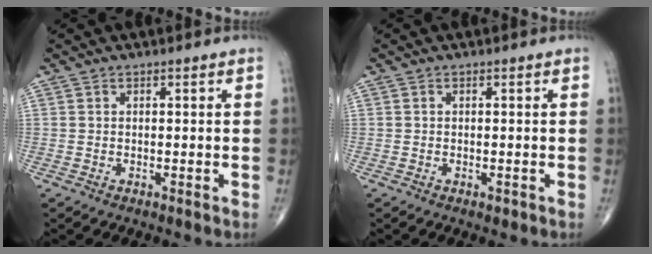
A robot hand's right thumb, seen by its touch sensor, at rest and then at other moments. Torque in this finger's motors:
{"motor_torque": [-0.09, 0.15, -0.15, -0.04, -0.02]}